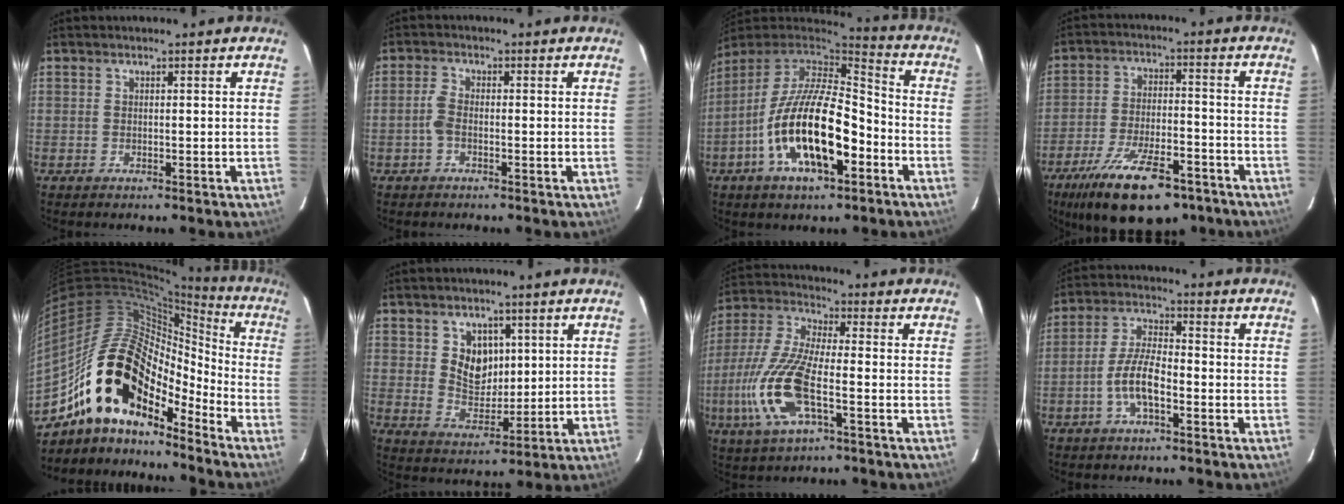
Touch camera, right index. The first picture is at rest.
{"total": 2.5, "force": [-0.9, 1.1, 2.0], "torque": [-0.051, 0.006, -0.018]}
{"total": 19.9, "force": [-7.4, 7.8, 16.7], "torque": [-0.321, -0.016, -0.135]}
{"total": 18.5, "force": [-12.4, 7.0, 11.8], "torque": [-0.227, -0.025, -0.193]}
{"total": 20.2, "force": [-13.9, 9.2, 11.5], "torque": [-0.214, 0.005, -0.261]}
{"total": 7.2, "force": [2.5, 5.7, 3.7], "torque": [-0.061, 0.003, 0.055]}
{"total": 15.6, "force": [-4.8, 4.8, 14.0], "torque": [-0.313, -0.010, -0.098]}
{"total": 7.4, "force": [-3.0, 2.4, 6.3], "torque": [-0.131, 0.006, -0.056]}